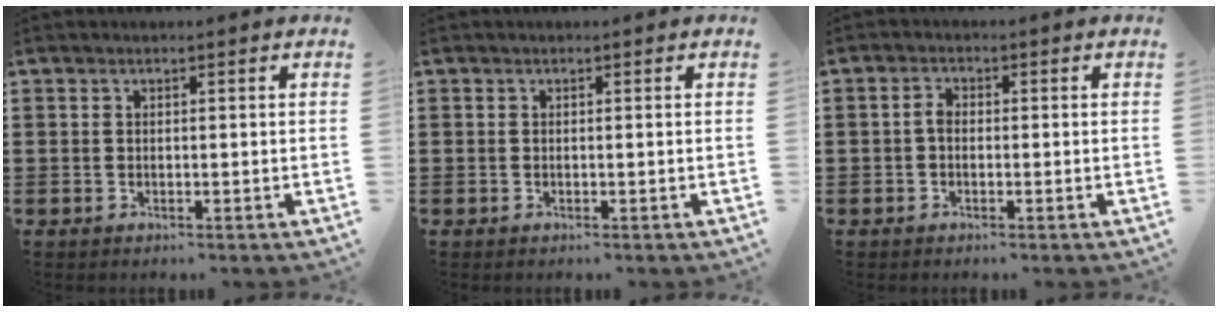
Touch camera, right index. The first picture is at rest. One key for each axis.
{"total": 0.0}
{"total": 2.0, "fx": -0.3, "fy": 1.2, "fz": 1.6, "tx": -0.039, "ty": 0.001, "tz": -0.009}